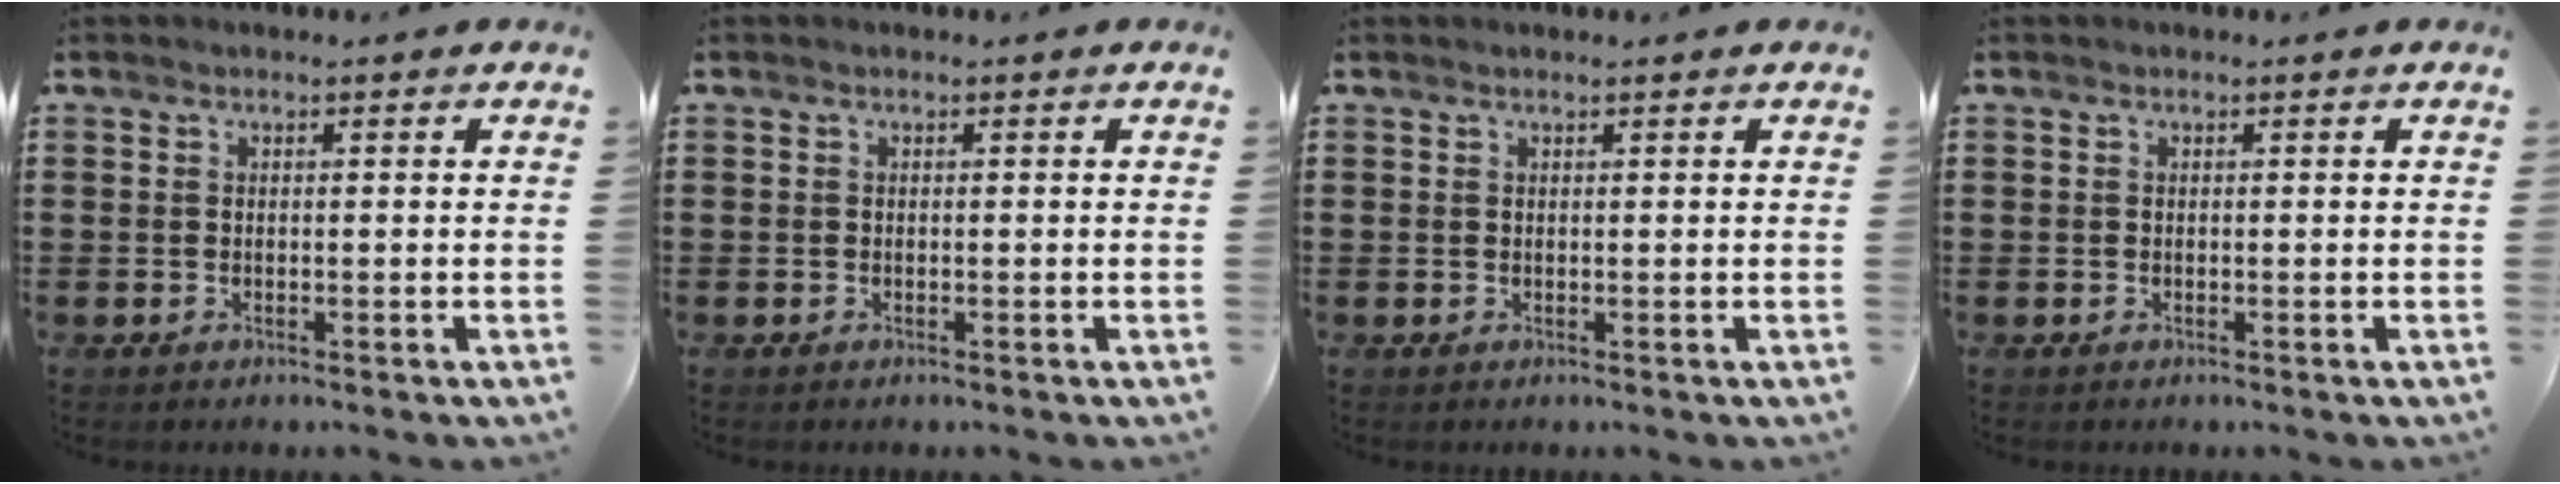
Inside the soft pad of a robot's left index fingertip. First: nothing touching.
{"total": 0.0}
{"total": 0.0}
{"total": 0.0}